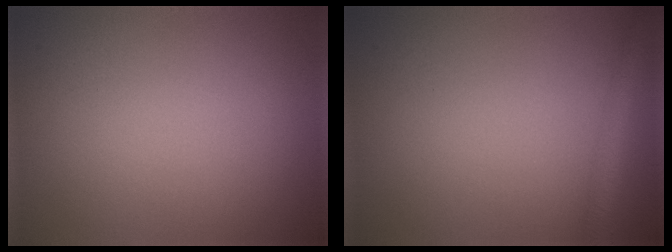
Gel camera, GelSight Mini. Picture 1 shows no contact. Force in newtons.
{"total": 2.2, "press": 2.2, "slide": 0.1}